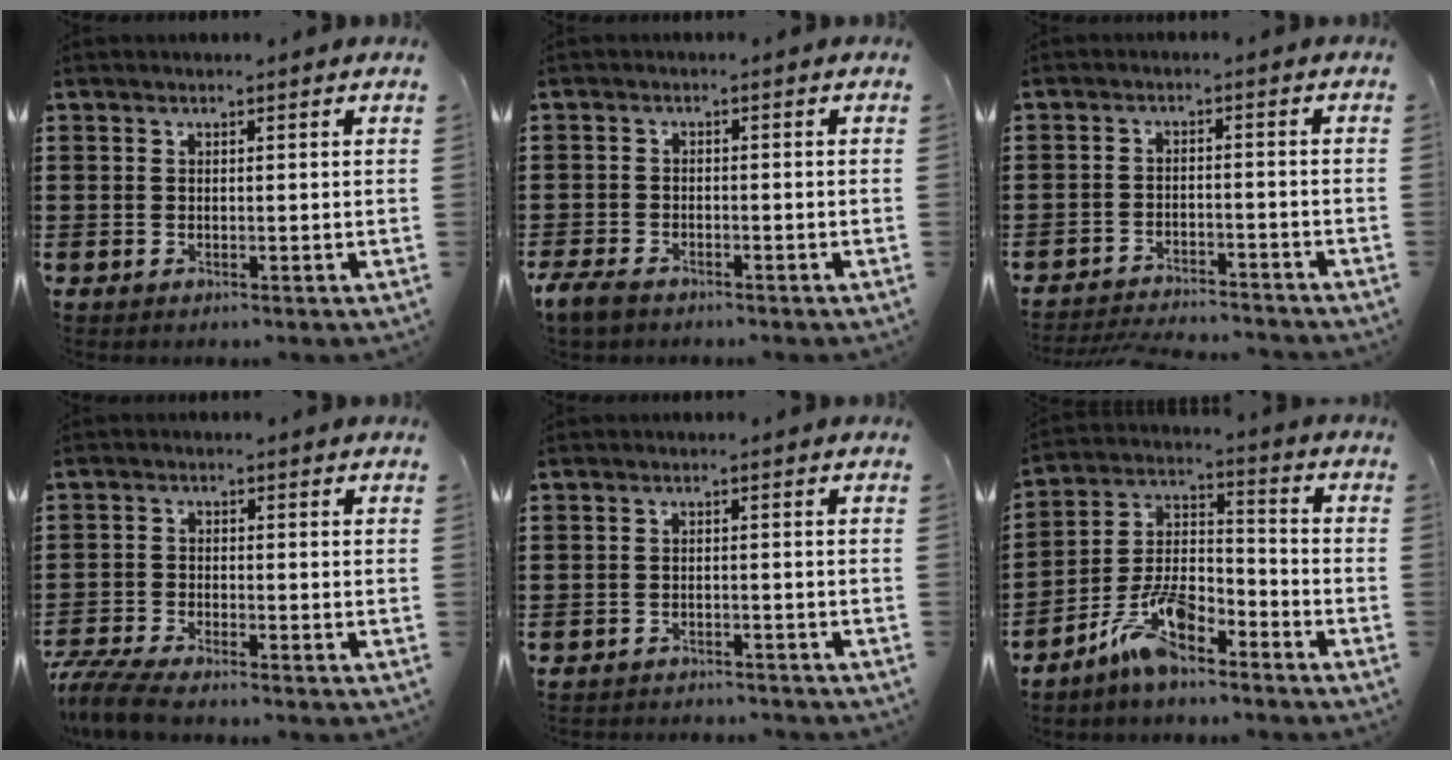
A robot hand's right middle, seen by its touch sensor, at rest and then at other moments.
{"total": 2.5, "force": [-2.0, 0.9, 1.1], "torque": [-0.043, -0.003, -0.047]}
{"total": 3.2, "force": [-3.2, 0.1, 0.2], "torque": [-0.008, 0.002, -0.069]}
{"total": 4.6, "force": [-4.3, 0.2, 1.6], "torque": [-0.054, -0.016, -0.092]}
{"total": 1.9, "force": [-1.9, 0.1, 0.0], "torque": [-0.005, 0.000, -0.041]}
{"total": 11.0, "force": [-8.3, 3.3, 6.5], "torque": [-0.139, 0.015, -0.159]}